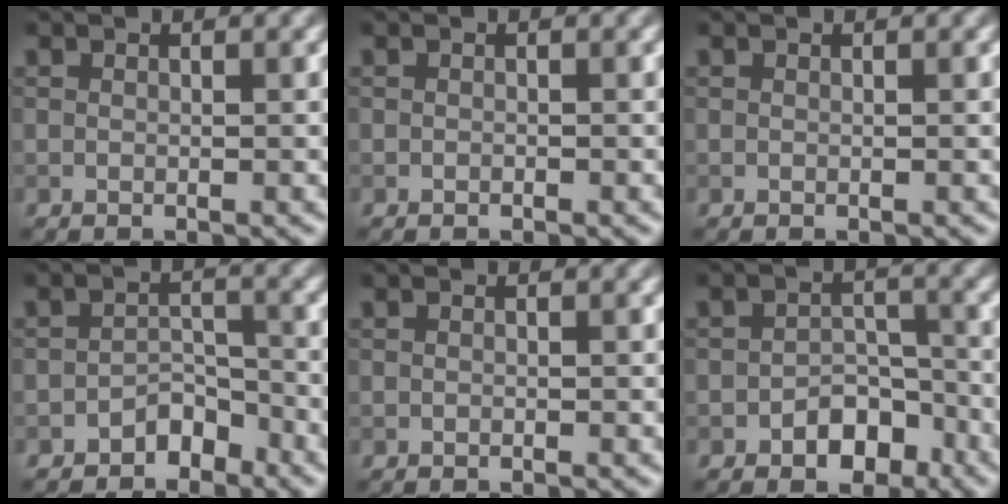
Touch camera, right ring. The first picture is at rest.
{"total": 0.0}
{"total": 0.0}
{"total": 2.3, "force": [-1.8, 1.2, 0.8], "torque": [-0.005, 0.013, -0.032]}
{"total": 0.0}
{"total": 3.4, "force": [-1.9, 2.2, 1.7], "torque": [-0.013, 0.005, -0.030]}